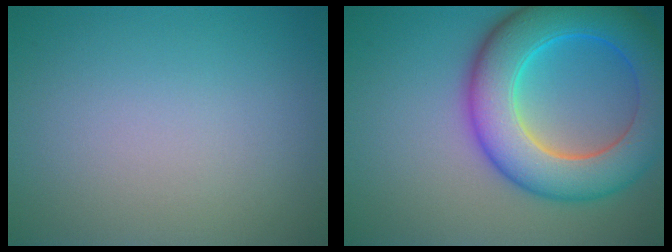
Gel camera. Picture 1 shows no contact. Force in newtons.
{"total": 10.2, "press": 10.2, "slide": 0.2}